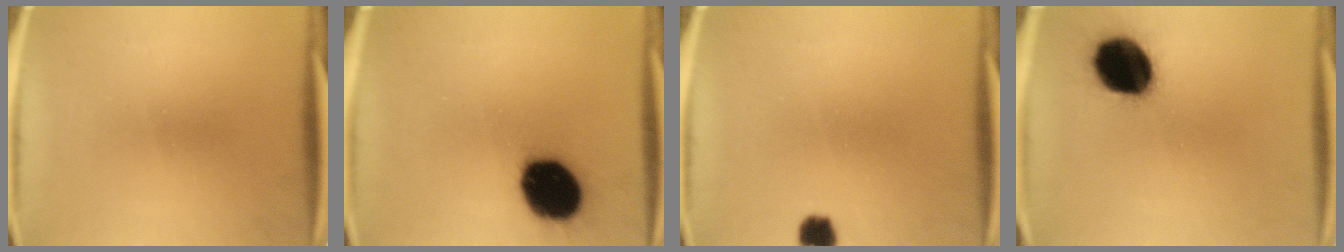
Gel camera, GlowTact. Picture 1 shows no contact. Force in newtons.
{"total": 19.1}
{"total": 3.5}
{"total": 17.4}